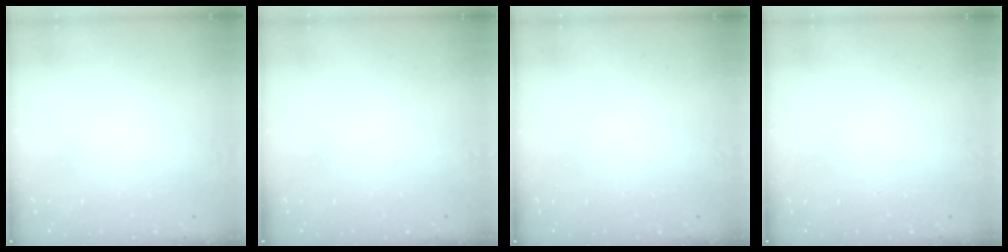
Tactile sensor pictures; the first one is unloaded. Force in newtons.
{"total": 0.0}
{"total": 0.0}
{"total": 0.0}